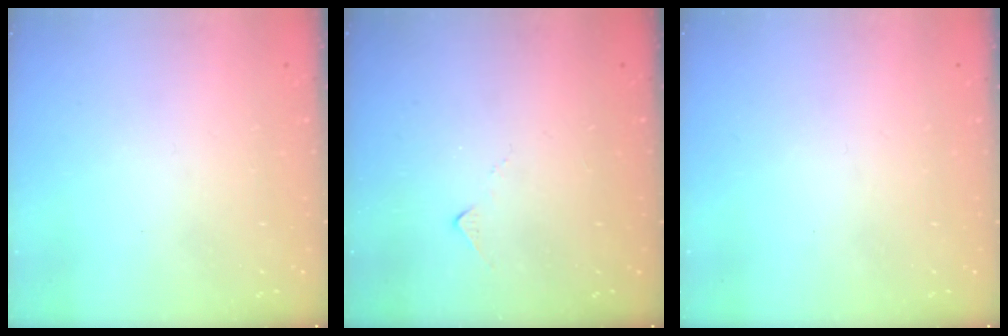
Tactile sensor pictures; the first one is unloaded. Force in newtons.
{"total": 5.1, "press": 5.1, "slide": 0.7}
{"total": 0.0}